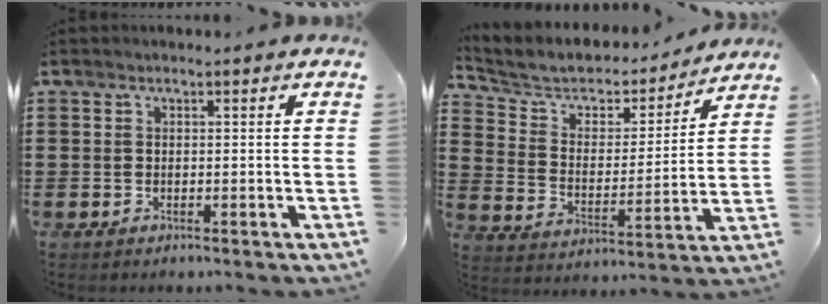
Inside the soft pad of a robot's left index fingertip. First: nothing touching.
{"total": 5.0, "force": [4.4, 2.1, 0.9], "torque": [-0.050, -0.036, 0.069]}